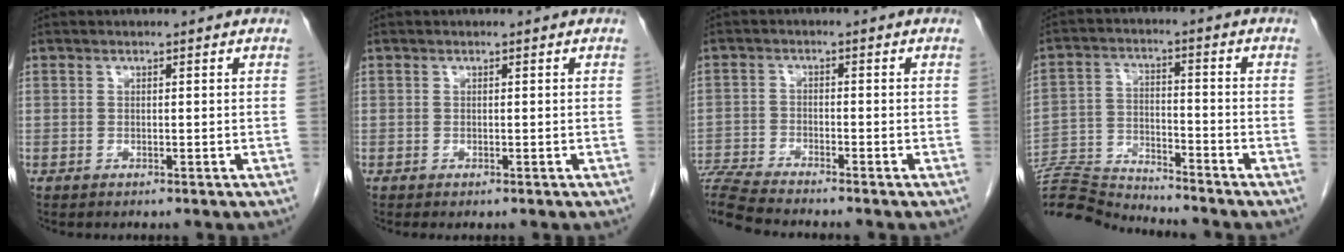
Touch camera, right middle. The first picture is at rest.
{"total": 0.0}
{"total": 9.2, "force": [-8.6, -0.9, 3.0], "torque": [-0.061, -0.012, -0.156]}
{"total": 11.2, "force": [-11.2, -1.0, 0.6], "torque": [-0.013, 0.012, -0.212]}